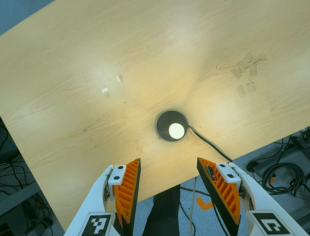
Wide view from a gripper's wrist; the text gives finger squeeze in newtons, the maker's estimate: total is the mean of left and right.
{"total": 0.0}